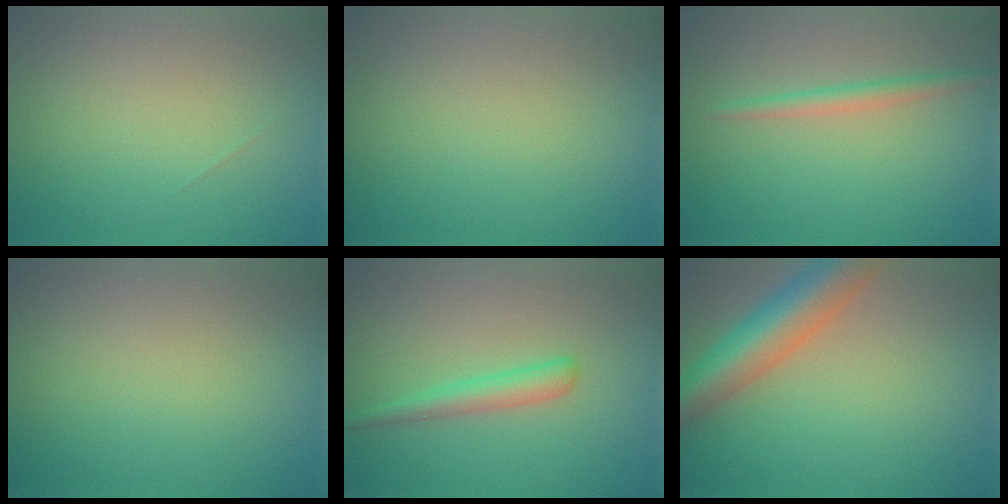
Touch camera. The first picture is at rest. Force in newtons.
{"total": 0.0}
{"total": 1.7, "press": 1.7, "slide": 0.0}
{"total": 0.0}
{"total": 2.2, "press": 2.2, "slide": 0.1}
{"total": 7.5, "press": 7.5, "slide": 0.3}